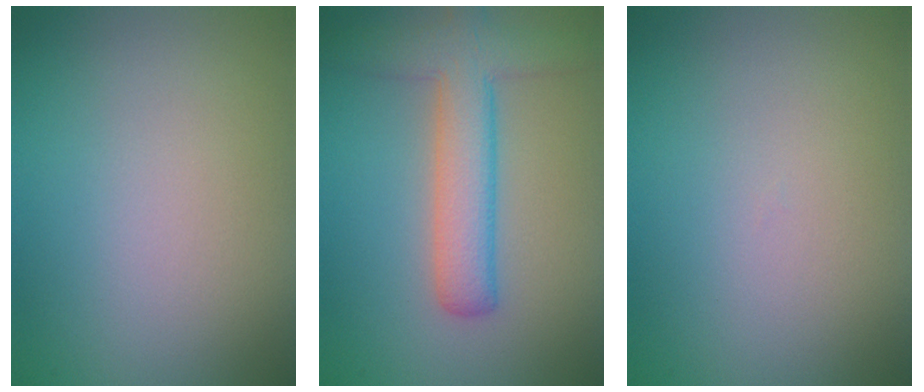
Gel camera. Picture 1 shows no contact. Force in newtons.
{"total": 5.8, "press": 5.8, "slide": 0.3}
{"total": 0.0}